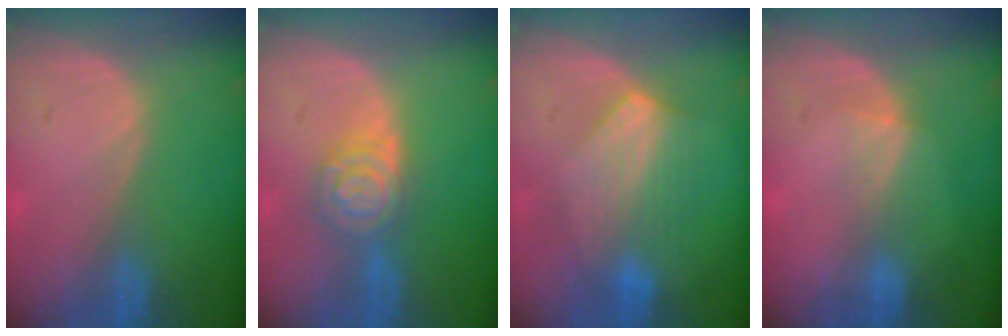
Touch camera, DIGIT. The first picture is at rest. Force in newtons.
{"total": 5.9, "press": 5.9, "slide": 0.3}
{"total": 7.0, "press": 6.5, "slide": 2.4}
{"total": 2.4, "press": 2.1, "slide": 1.2}